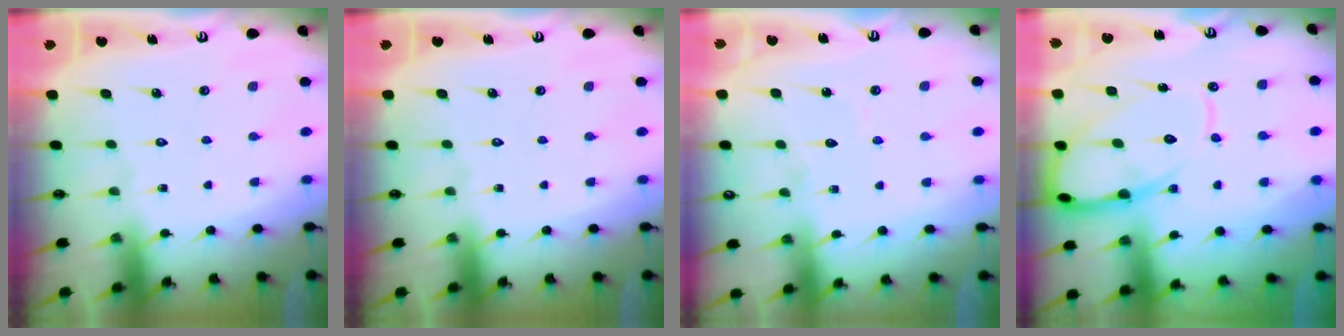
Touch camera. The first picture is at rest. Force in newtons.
{"total": 0.0}
{"total": 4.3, "press": 4.2, "slide": 0.5}
{"total": 12.5, "press": 12.4, "slide": 1.3}